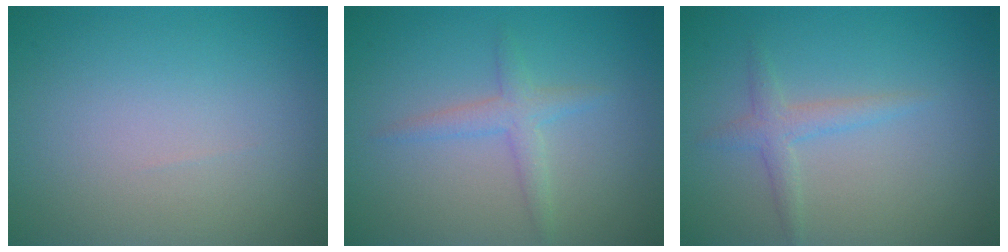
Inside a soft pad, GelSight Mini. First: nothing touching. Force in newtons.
{"total": 1.9, "press": 1.9, "slide": 0.1}
{"total": 1.8, "press": 1.8, "slide": 0.1}